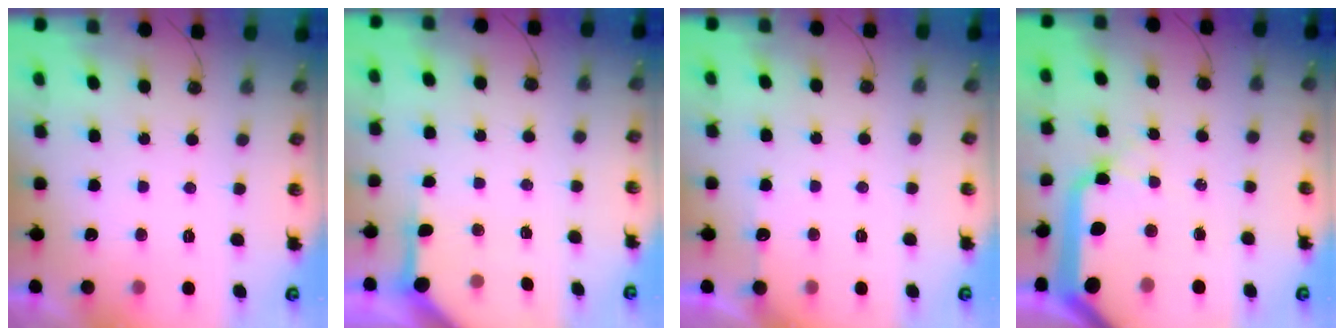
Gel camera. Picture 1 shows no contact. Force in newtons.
{"total": 4.5, "press": 4.5, "slide": 0.2}
{"total": 4.5, "press": 4.5, "slide": 0.5}
{"total": 20.8, "press": 20.5, "slide": 3.5}